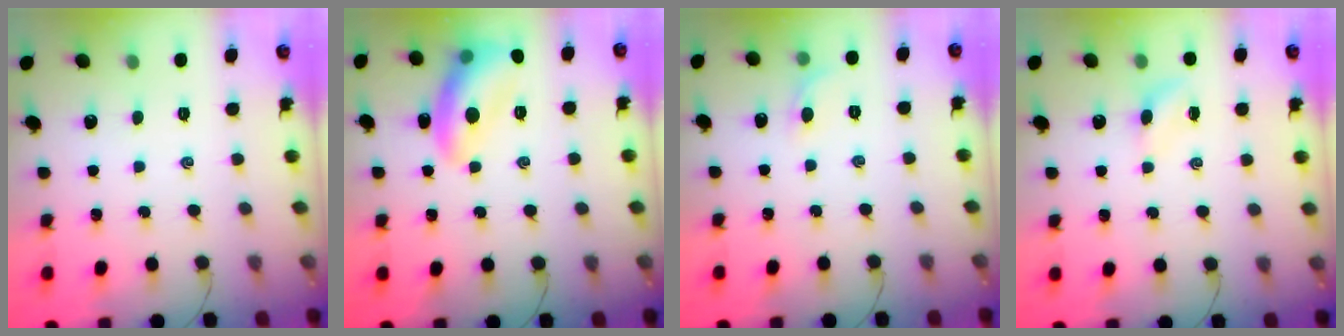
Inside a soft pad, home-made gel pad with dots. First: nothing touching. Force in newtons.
{"total": 14.1, "press": 14.1, "slide": 1.1}
{"total": 4.2, "press": 3.9, "slide": 1.4}
{"total": 4.2, "press": 3.9, "slide": 1.3}